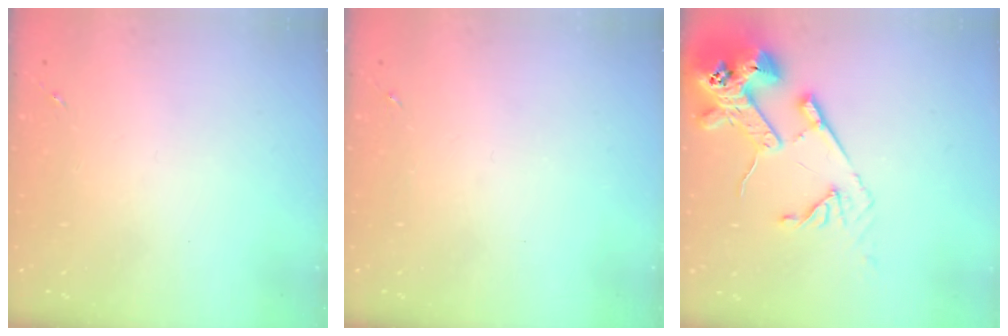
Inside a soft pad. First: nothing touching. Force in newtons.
{"total": 0.0}
{"total": 16.6, "press": 16.5, "slide": 2.0}